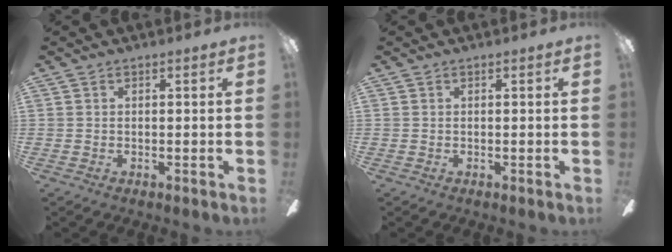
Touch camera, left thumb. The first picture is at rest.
{"total": 0.0}